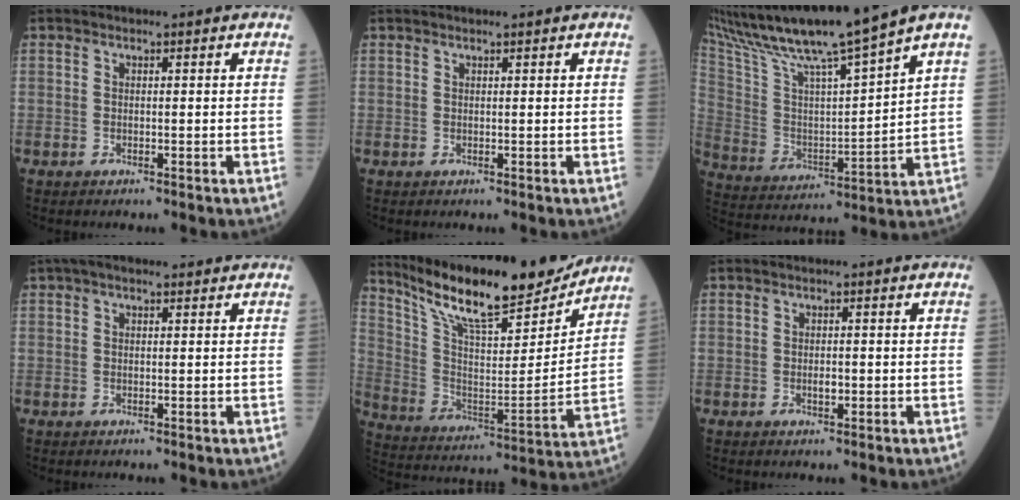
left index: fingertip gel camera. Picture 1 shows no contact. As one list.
[{"total": 1.1, "force": [0.9, -0.1, 0.6], "torque": [-0.009, 0.010, 0.018]}, {"total": 18.5, "force": [15.3, -1.4, 10.2], "torque": [-0.191, -0.009, 0.272]}, {"total": 4.5, "force": [3.2, 1.5, 2.8], "torque": [-0.054, 0.039, 0.054]}, {"total": 20.7, "force": [17.9, 3.0, 9.9], "torque": [-0.177, -0.027, 0.295]}, {"total": 1.1, "force": [-0.3, 0.5, 0.9], "torque": [-0.017, -0.003, -0.004]}]